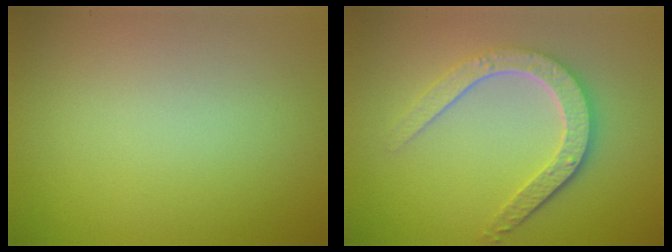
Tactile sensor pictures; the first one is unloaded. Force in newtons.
{"total": 4.7, "press": 3.6, "slide": 3.0}